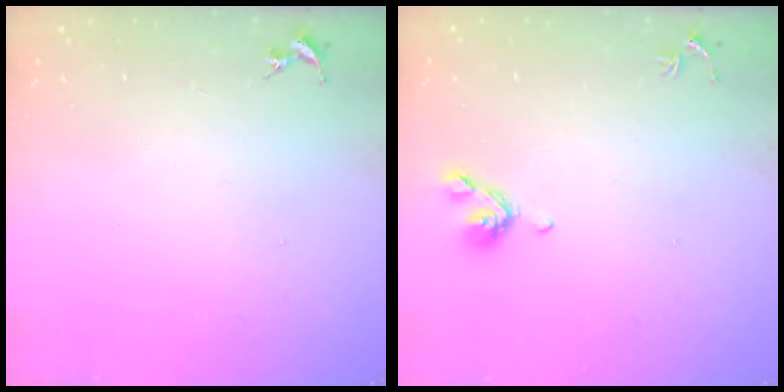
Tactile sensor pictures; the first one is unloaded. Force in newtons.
{"total": 7.2, "press": 7.1, "slide": 1.2}